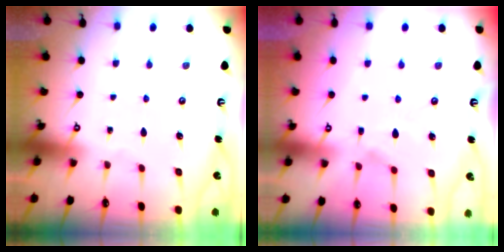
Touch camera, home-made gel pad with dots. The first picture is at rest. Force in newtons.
{"total": 1.5, "press": 0.9, "slide": 1.2}